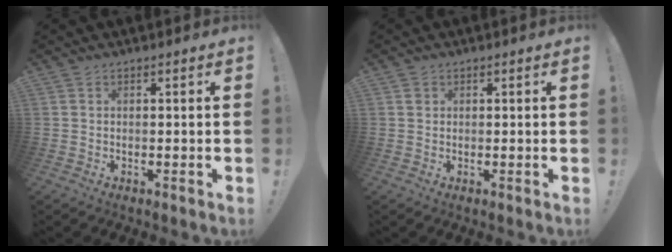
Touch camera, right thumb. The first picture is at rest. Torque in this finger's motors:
{"motor_torque": [0.16, 0.05, 0.45, -0.07, -0.03]}